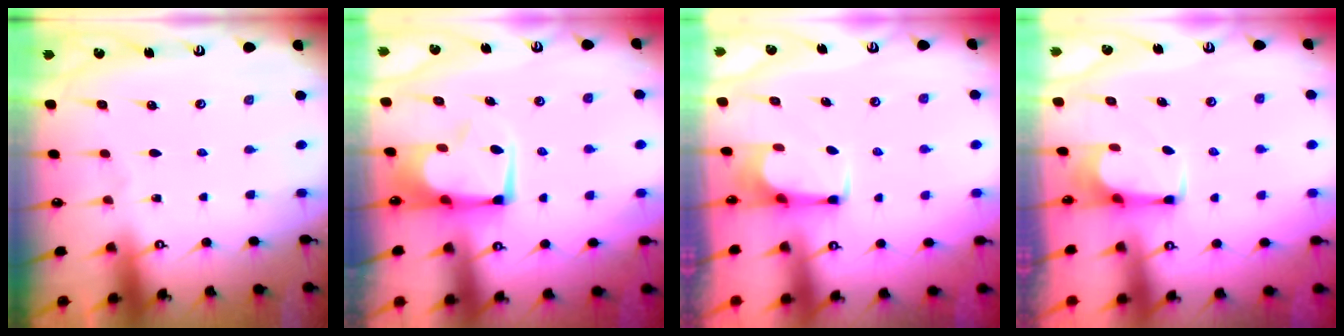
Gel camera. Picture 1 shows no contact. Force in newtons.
{"total": 2.9, "press": 2.8, "slide": 0.8}
{"total": 2.7, "press": 2.7, "slide": 0.4}
{"total": 2.5, "press": 2.5, "slide": 0.4}